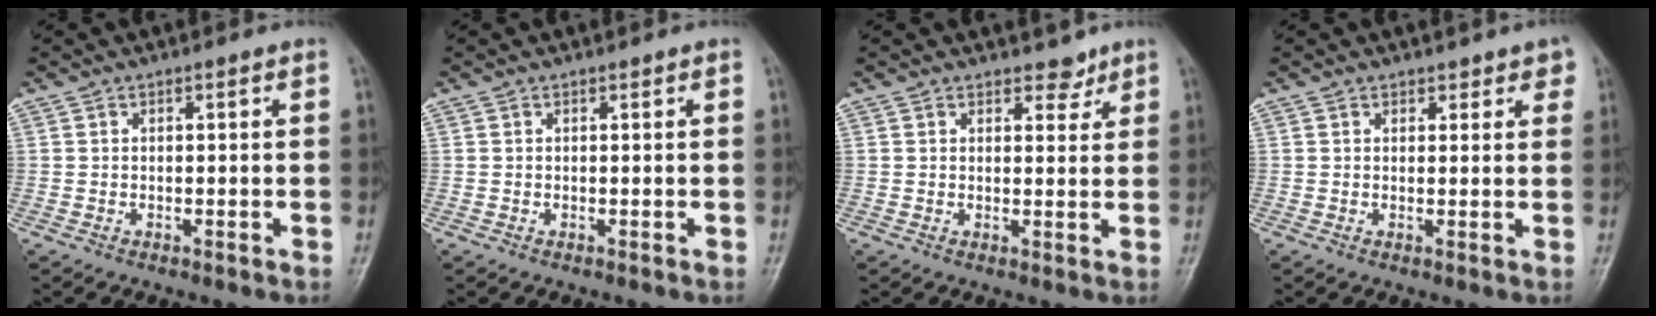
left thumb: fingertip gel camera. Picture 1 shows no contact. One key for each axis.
{"total": 0.0}
{"total": 2.8, "fx": 2.2, "fy": 1.5, "fz": 0.8, "tx": 0.008, "ty": -0.014, "tz": 0.029}
{"total": 2.2, "fx": 1.6, "fy": 1.3, "fz": 0.6, "tx": 0.021, "ty": -0.007, "tz": 0.014}